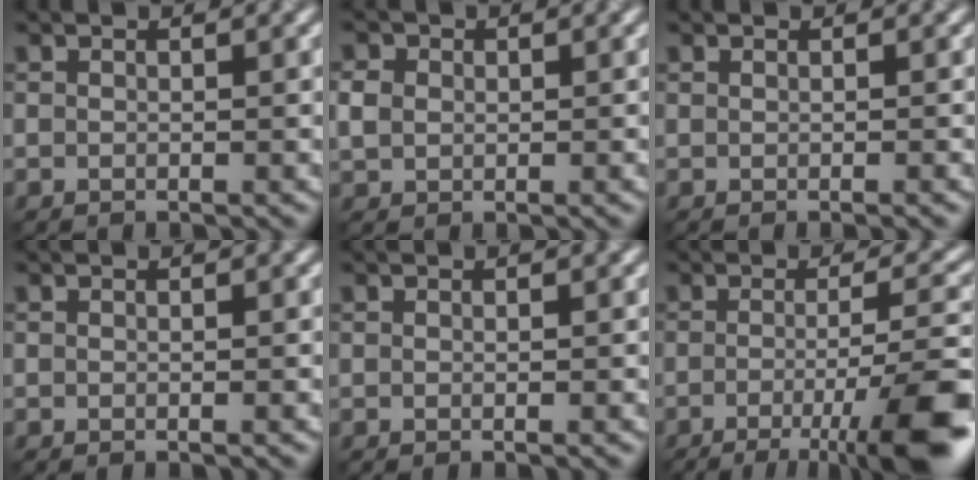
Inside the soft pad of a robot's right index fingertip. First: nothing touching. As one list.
[{"total": 1.6, "force": [0.0, 1.5, 0.6], "torque": [-0.013, 0.009, 0.006]}, {"total": 1.0, "force": [-0.2, 0.5, 0.9], "torque": [0.000, 0.000, -0.006]}, {"total": 0.8, "force": [-0.2, 0.4, 0.7], "torque": [0.002, 0.001, -0.006]}, {"total": 0.7, "force": [-0.2, 0.3, 0.6], "torque": [0.002, 0.000, -0.005]}, {"total": 10.5, "force": [-4.5, 2.3, 9.2], "torque": [-0.108, 0.001, -0.060]}]